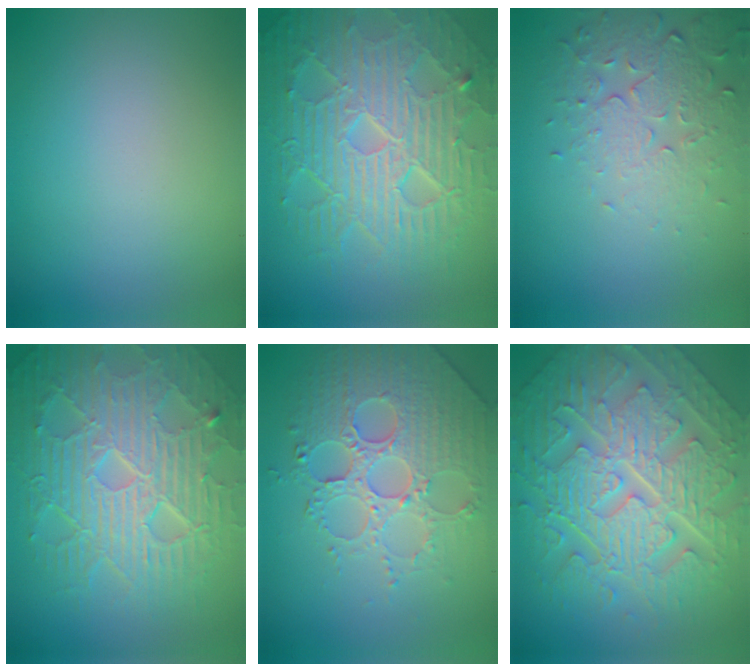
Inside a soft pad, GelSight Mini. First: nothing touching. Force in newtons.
{"total": 10.4, "press": 6.7, "slide": 7.9}
{"total": 5.1, "press": 3.7, "slide": 3.4}
{"total": 10.4, "press": 6.7, "slide": 7.9}
{"total": 5.4, "press": 5.1, "slide": 1.9}
{"total": 11.1, "press": 7.6, "slide": 8.1}